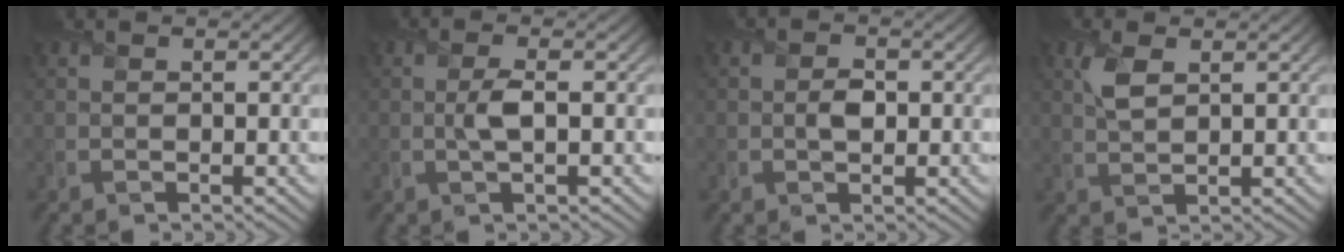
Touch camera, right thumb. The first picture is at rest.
{"total": 2.1, "force": [0.0, 0.3, 2.1], "torque": [-0.046, 0.007, -0.003]}
{"total": 1.8, "force": [-0.1, 1.2, 1.4], "torque": [-0.027, 0.003, -0.004]}
{"total": 3.1, "force": [1.3, 1.4, 2.4], "torque": [-0.062, 0.001, 0.030]}